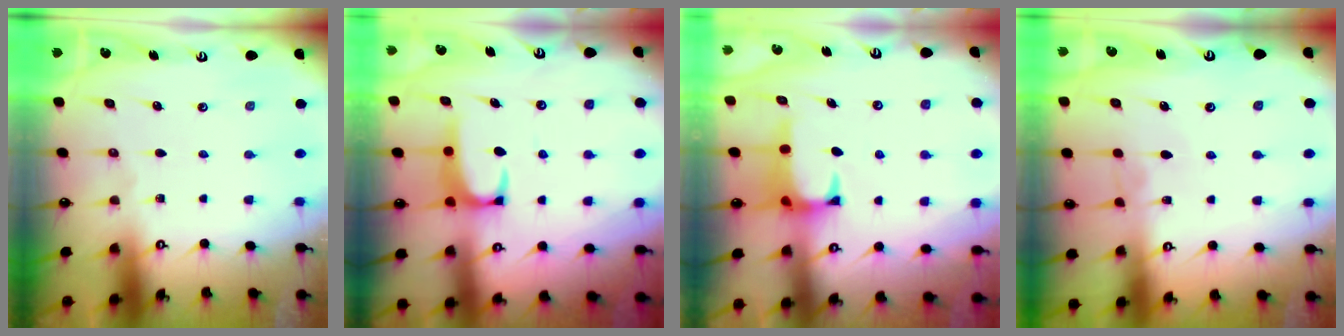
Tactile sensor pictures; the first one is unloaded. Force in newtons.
{"total": 2.0, "press": 2.0, "slide": 0.3}
{"total": 0.9, "press": 0.3, "slide": 0.8}
{"total": 2.9, "press": 2.9, "slide": 0.3}